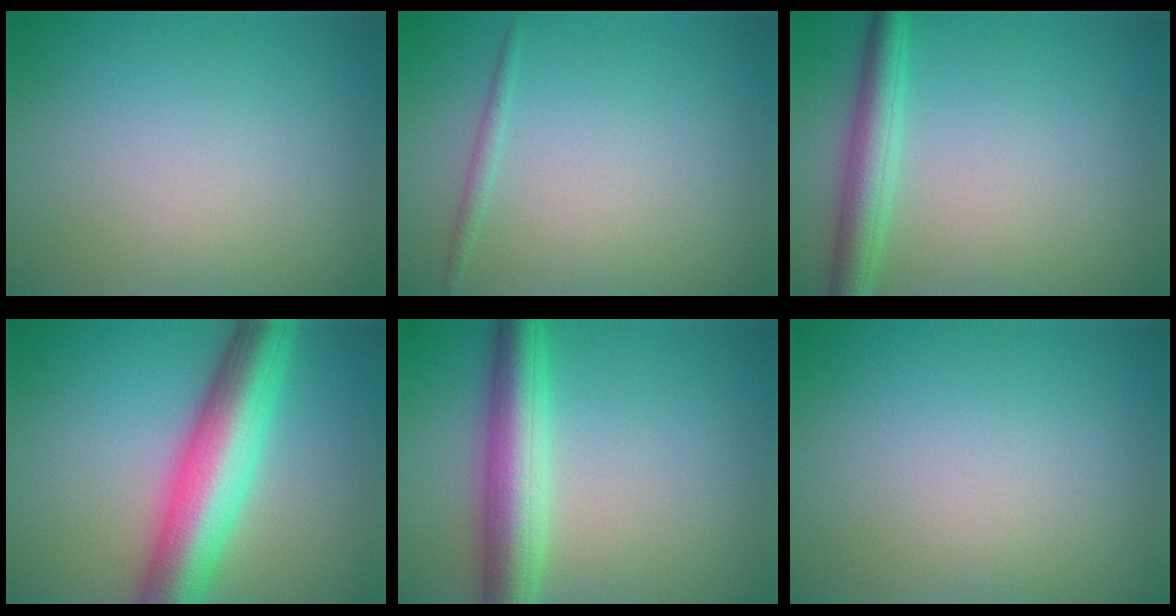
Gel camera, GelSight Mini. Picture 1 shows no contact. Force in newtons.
{"total": 0.8, "press": 0.8, "slide": 0.1}
{"total": 3.4, "press": 3.4, "slide": 0.1}
{"total": 10.3, "press": 10.3, "slide": 0.2}
{"total": 6.0, "press": 6.0, "slide": 0.2}
{"total": 0.0}